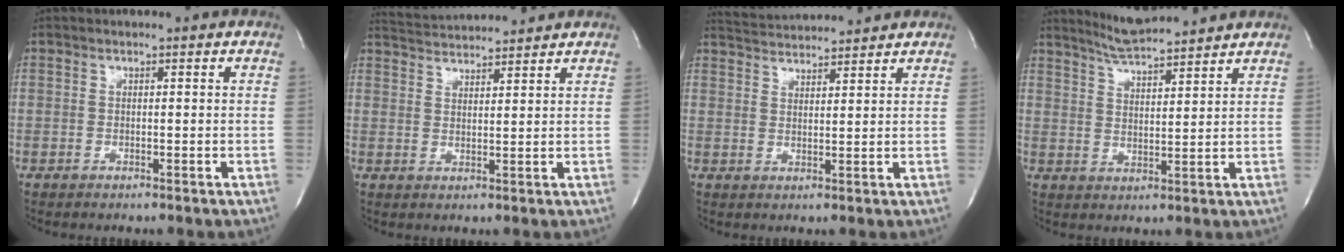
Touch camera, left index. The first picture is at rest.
{"total": 8.0, "force": [7.9, 0.0, 1.6], "torque": [-0.040, 0.024, 0.127]}
{"total": 8.1, "force": [7.9, 0.1, 1.6], "torque": [-0.039, 0.025, 0.128]}
{"total": 8.5, "force": [8.0, -0.1, 2.8], "torque": [-0.060, 0.012, 0.138]}